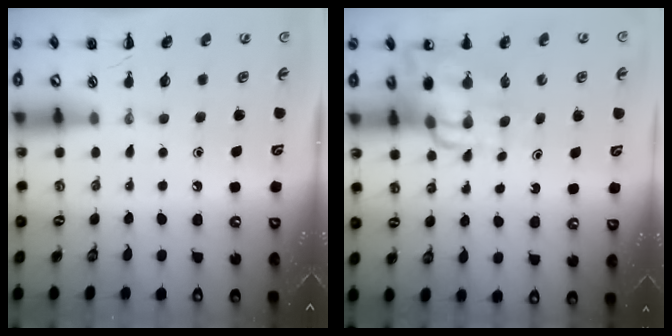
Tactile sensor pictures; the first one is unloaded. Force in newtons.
{"total": 11.9, "press": 11.4, "slide": 3.3}